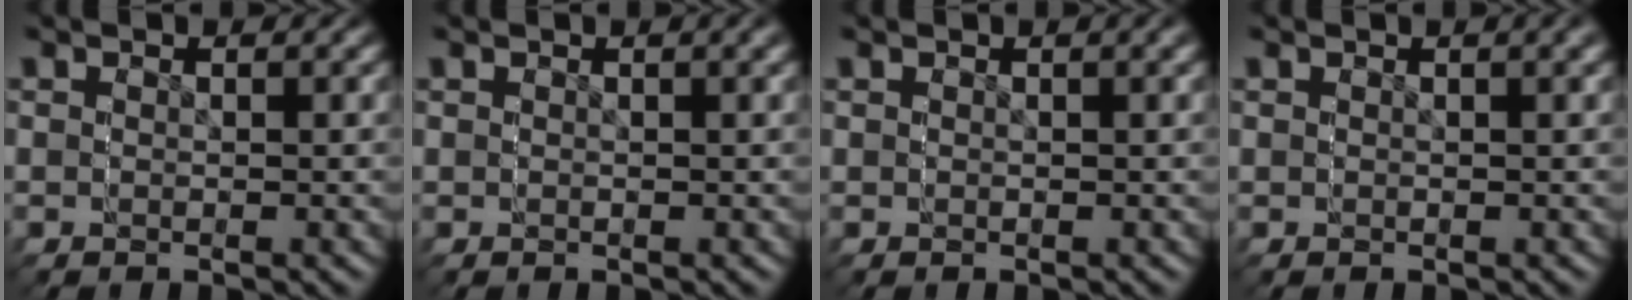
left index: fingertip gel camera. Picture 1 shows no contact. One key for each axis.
{"total": 0.0}
{"total": 0.0}
{"total": 0.0}